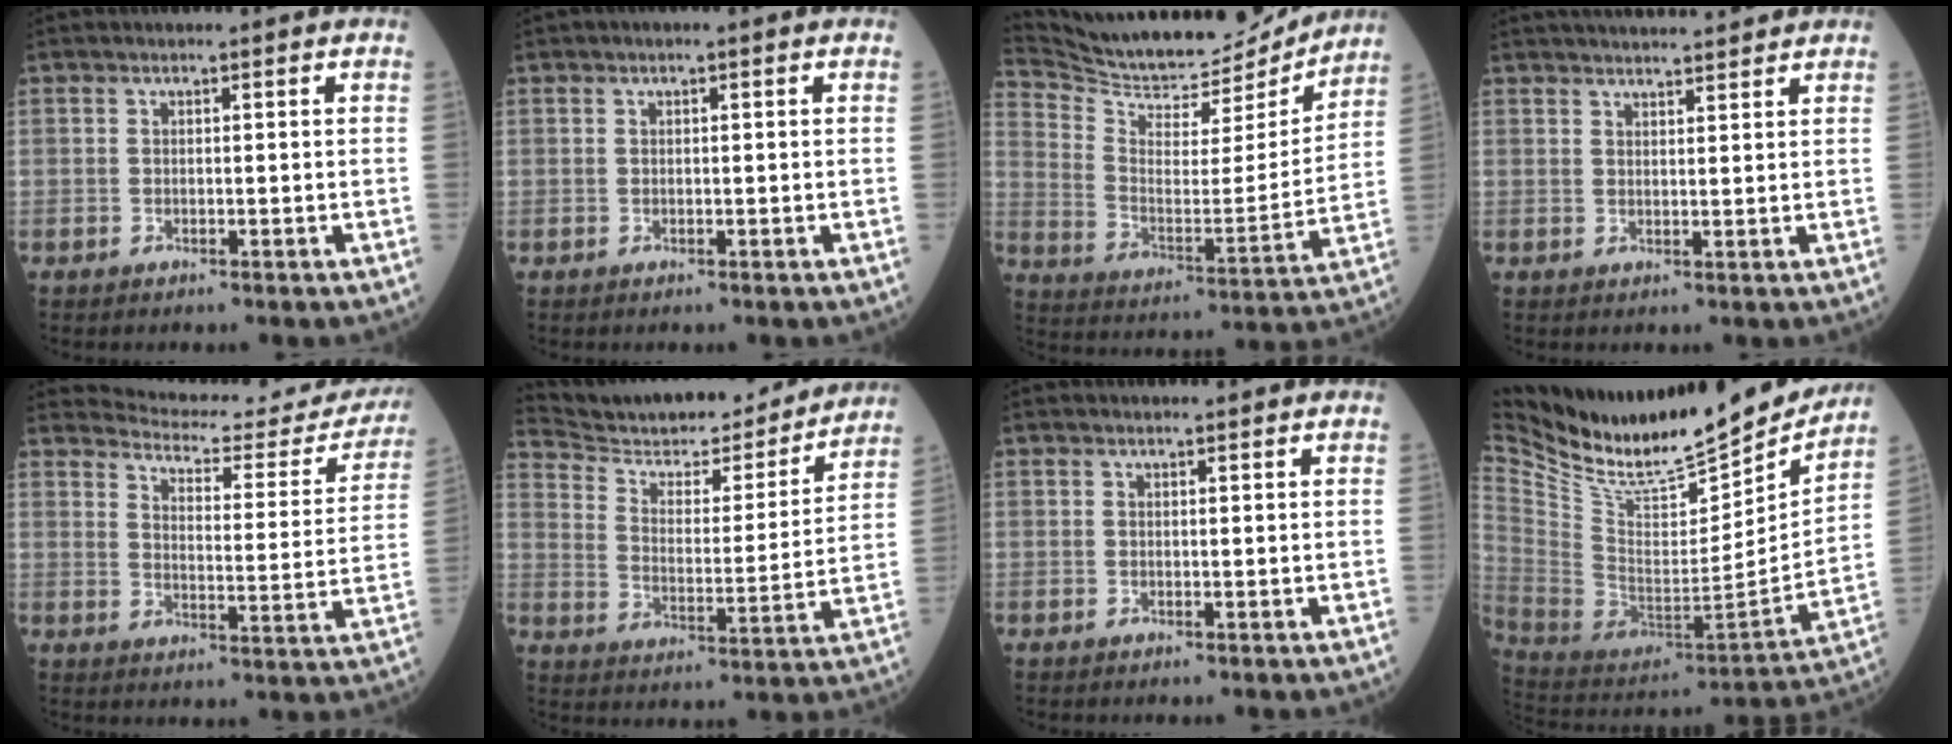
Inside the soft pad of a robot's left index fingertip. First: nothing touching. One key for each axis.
{"total": 0.5, "fx": 0.0, "fy": 0.0, "fz": 0.5, "tx": -0.007, "ty": 0.004, "tz": -0.002}
{"total": 20.4, "fx": 19.6, "fy": 3.8, "fz": 4.1, "tx": -0.084, "ty": -0.037, "tz": 0.302}
{"total": 9.7, "fx": 9.2, "fy": 0.7, "fz": 3.1, "tx": -0.044, "ty": 0.018, "tz": 0.123}
{"total": 19.0, "fx": 18.7, "fy": 2.2, "fz": 2.3, "tx": -0.021, "ty": -0.084, "tz": 0.214}
{"total": 21.7, "fx": 20.2, "fy": 4.1, "fz": 6.6, "tx": -0.105, "ty": -0.018, "tz": 0.288}
{"total": 1.2, "fx": 1.2, "fy": 0.0, "fz": 0.3, "tx": -0.004, "ty": 0.007, "tz": 0.018}
{"total": 29.4, "fx": 25.3, "fy": 6.4, "fz": 13.5, "tx": -0.258, "ty": -0.053, "tz": 0.398}